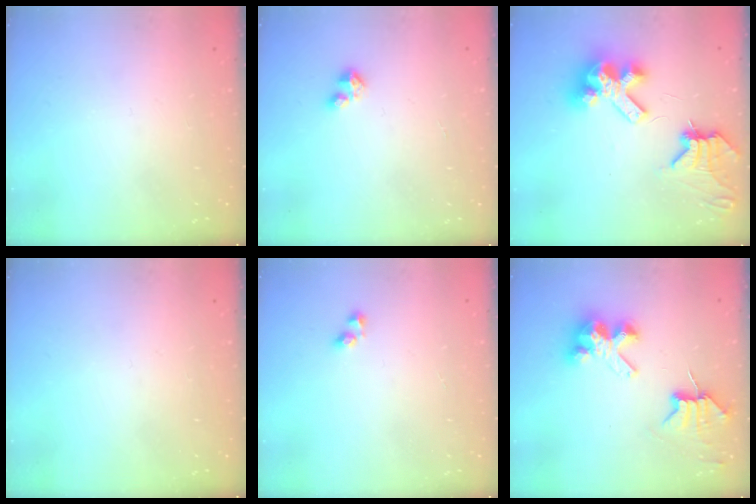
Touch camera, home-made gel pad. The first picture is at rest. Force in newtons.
{"total": 2.1, "press": 2.1, "slide": 0.2}
{"total": 11.5, "press": 11.4, "slide": 1.5}
{"total": 0.0}
{"total": 2.2, "press": 1.9, "slide": 1.1}
{"total": 7.7, "press": 7.7, "slide": 0.7}